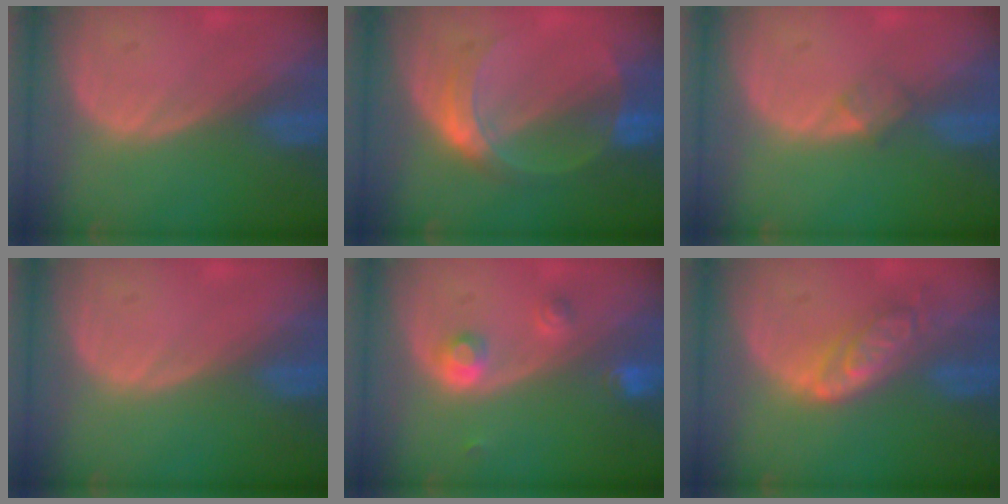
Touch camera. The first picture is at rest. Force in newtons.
{"total": 5.9, "press": 5.9, "slide": 0.1}
{"total": 1.8, "press": 1.8, "slide": 0.2}
{"total": 0.0}
{"total": 3.3, "press": 3.2, "slide": 1.0}
{"total": 6.2, "press": 5.5, "slide": 2.8}